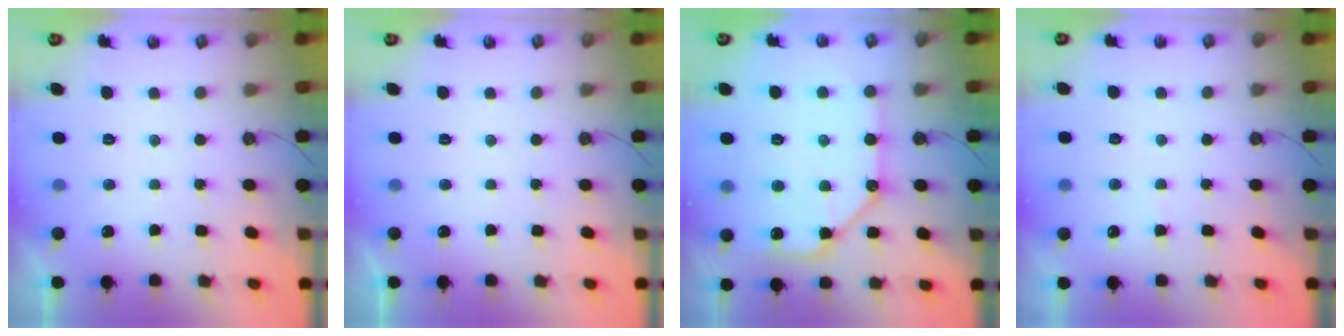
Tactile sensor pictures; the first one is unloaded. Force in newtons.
{"total": 0.0}
{"total": 14.0, "press": 13.9, "slide": 1.6}
{"total": 3.5, "press": 3.4, "slide": 0.4}